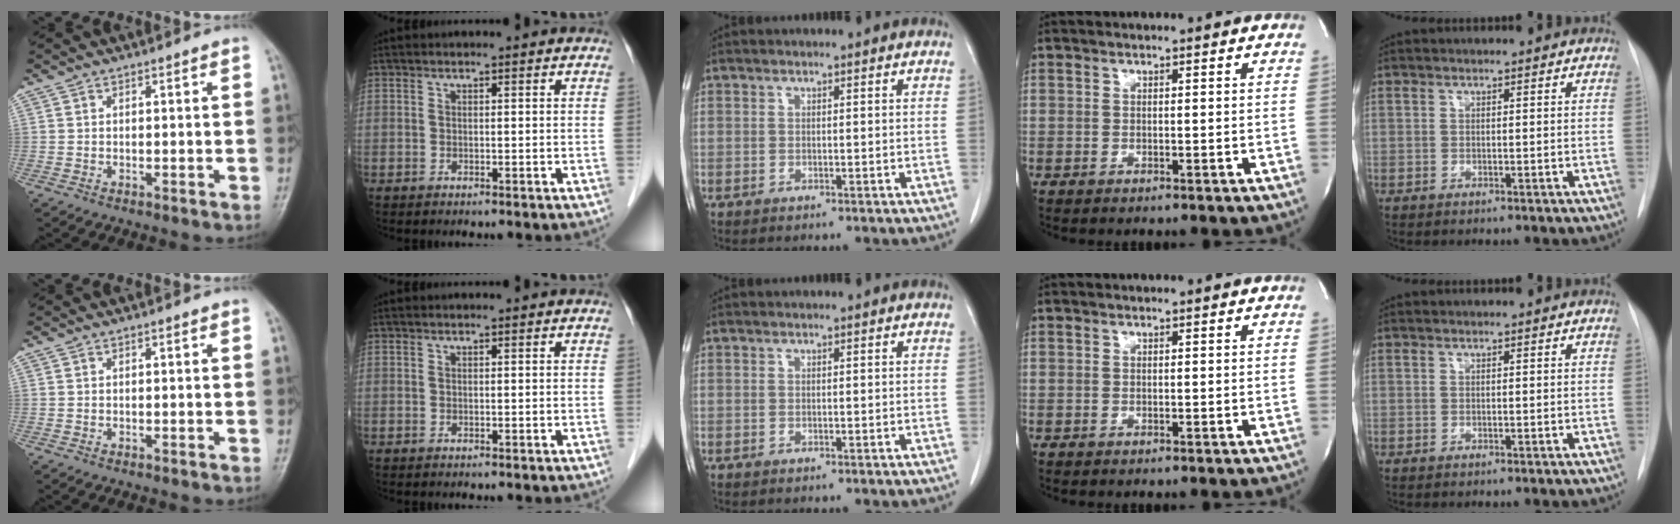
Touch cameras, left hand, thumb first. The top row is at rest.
{}